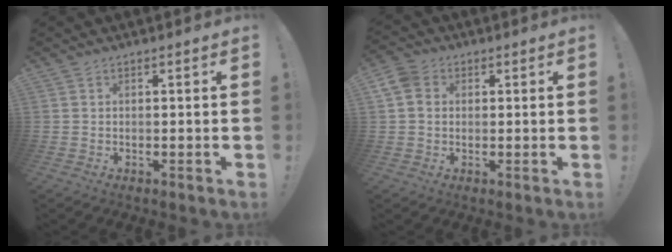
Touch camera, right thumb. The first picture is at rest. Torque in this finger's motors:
{"motor_torque": [-0.25, -0.14, 0.16, 0.11, 0.10]}